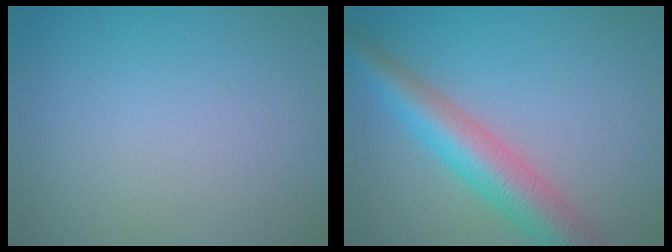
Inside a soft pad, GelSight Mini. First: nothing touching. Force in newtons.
{"total": 6.1, "press": 6.1, "slide": 0.2}